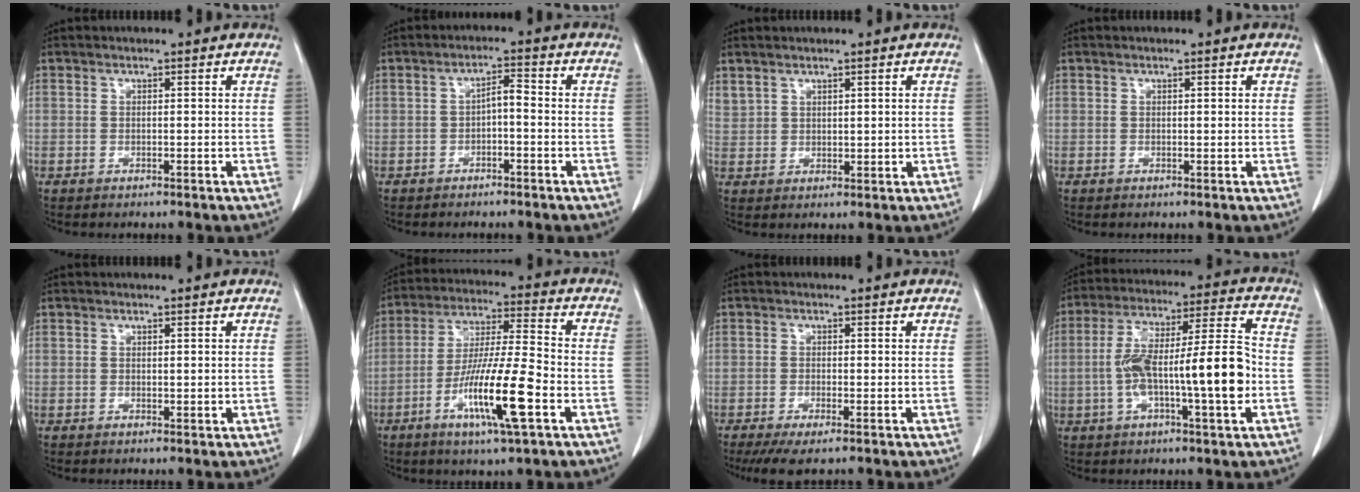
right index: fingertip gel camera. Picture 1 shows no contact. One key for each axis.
{"total": 2.8, "fx": -0.7, "fy": 0.9, "fz": 2.5, "tx": -0.045, "ty": 0.013, "tz": -0.011}
{"total": 2.8, "fx": 2.0, "fy": 1.7, "fz": 0.8, "tx": -0.019, "ty": 0.009, "tz": 0.054}
{"total": 0.0}
{"total": 0.0}
{"total": 13.7, "fx": -5.3, "fy": 0.5, "fz": 12.6, "tx": -0.234, "ty": -0.015, "tz": -0.097}
{"total": 5.2, "fx": -3.6, "fy": 1.2, "fz": 3.5, "tx": -0.053, "ty": -0.013, "tz": -0.060}
{"total": 16.0, "fx": -2.9, "fy": 1.9, "fz": 15.6, "tx": -0.279, "ty": 0.021, "tz": -0.046}